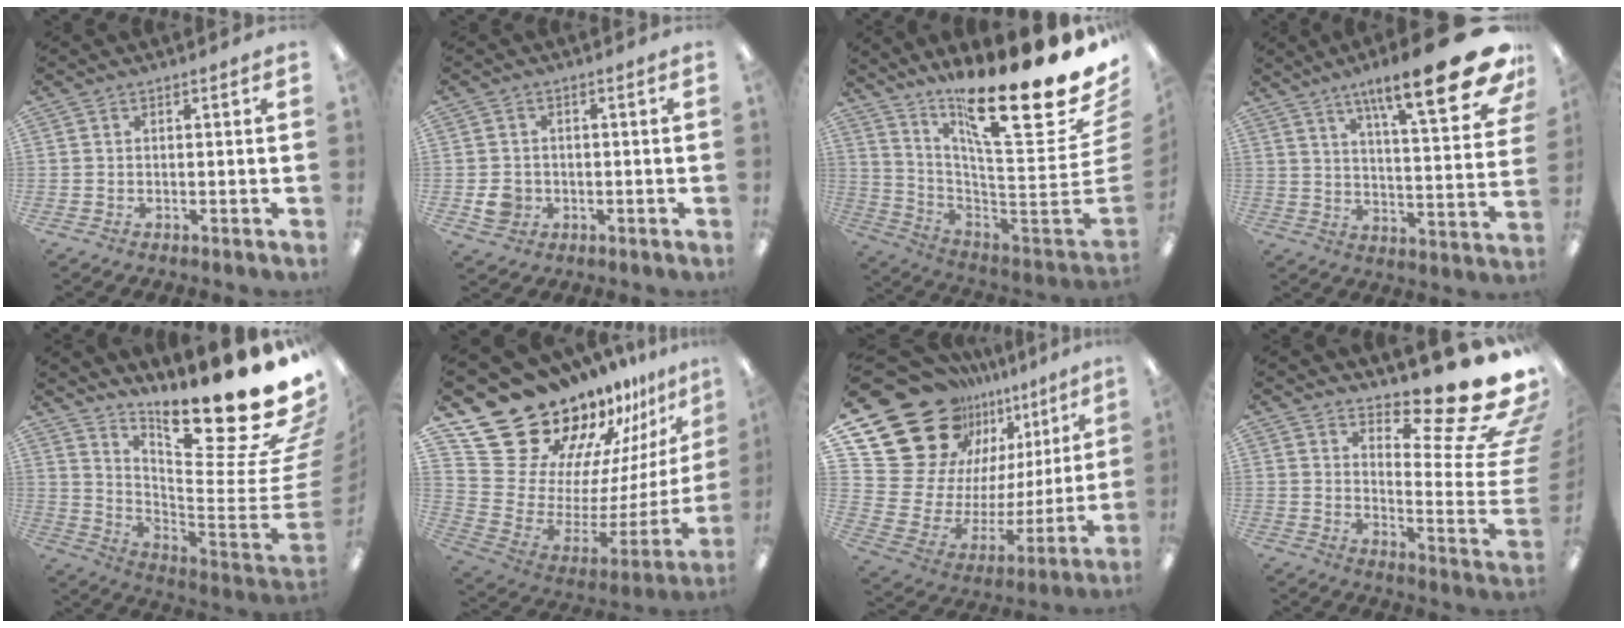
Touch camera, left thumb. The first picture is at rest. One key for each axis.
{"total": 4.7, "fx": -1.0, "fy": 4.3, "fz": 1.7, "tx": -0.020, "ty": 0.003, "tz": -0.018}
{"total": 26.1, "fx": 18.9, "fy": 4.9, "fz": 17.4, "tx": -0.261, "ty": -0.141, "tz": 0.301}
{"total": 22.3, "fx": 13.9, "fy": 4.6, "fz": 16.9, "tx": -0.247, "ty": -0.087, "tz": 0.210}
{"total": 25.1, "fx": 18.9, "fy": 4.5, "fz": 16.0, "tx": -0.208, "ty": -0.156, "tz": 0.295}
{"total": 22.6, "fx": 18.6, "fy": 10.9, "fz": 6.7, "tx": -0.081, "ty": -0.169, "tz": 0.364}
{"total": 24.1, "fx": 16.4, "fy": 14.8, "fz": 9.7, "tx": -0.170, "ty": -0.135, "tz": 0.329}
{"total": 18.8, "fx": 14.5, "fy": 4.3, "fz": 11.1, "tx": -0.136, "ty": -0.128, "tz": 0.233}